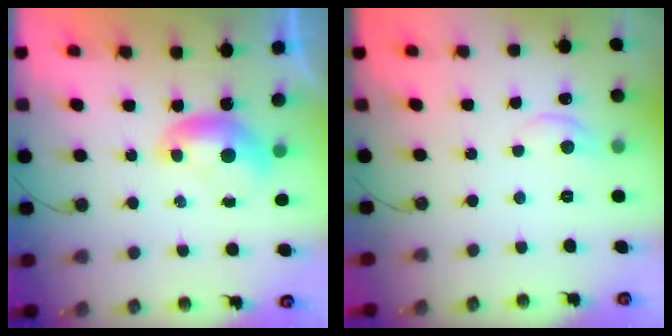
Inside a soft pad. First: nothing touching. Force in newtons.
{"total": 1.4, "press": 1.3, "slide": 0.7}